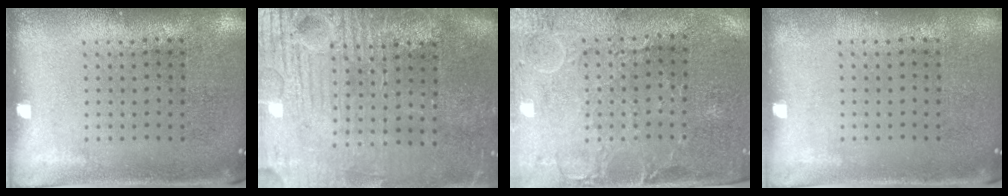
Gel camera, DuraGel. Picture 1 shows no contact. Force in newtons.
{"total": 4.1, "press": 3.8, "slide": 1.5}
{"total": 0.6, "press": 0.3, "slide": 0.5}
{"total": 0.0}